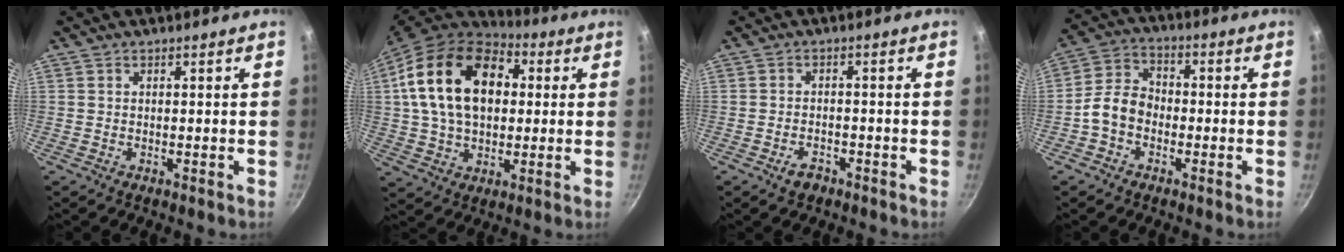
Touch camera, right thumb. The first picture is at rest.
{"total": 20.9, "force": [4.3, 13.9, 14.9], "torque": [-0.234, 0.017, 0.064]}
{"total": 2.8, "force": [-1.9, 1.7, 1.1], "torque": [-0.011, 0.021, -0.025]}
{"total": 7.1, "force": [-2.3, 5.3, 4.2], "torque": [-0.059, 0.031, -0.058]}